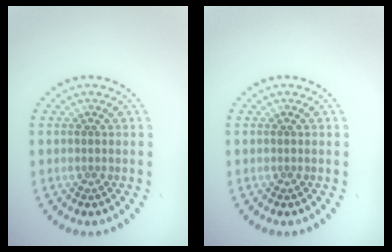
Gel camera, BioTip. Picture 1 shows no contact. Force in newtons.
{"total": 0.0}